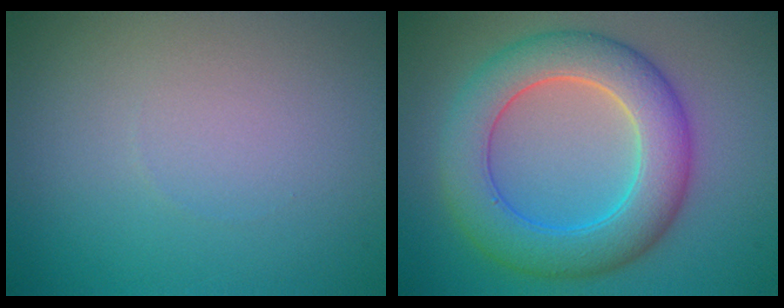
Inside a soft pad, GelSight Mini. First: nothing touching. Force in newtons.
{"total": 7.4, "press": 7.4, "slide": 0.2}